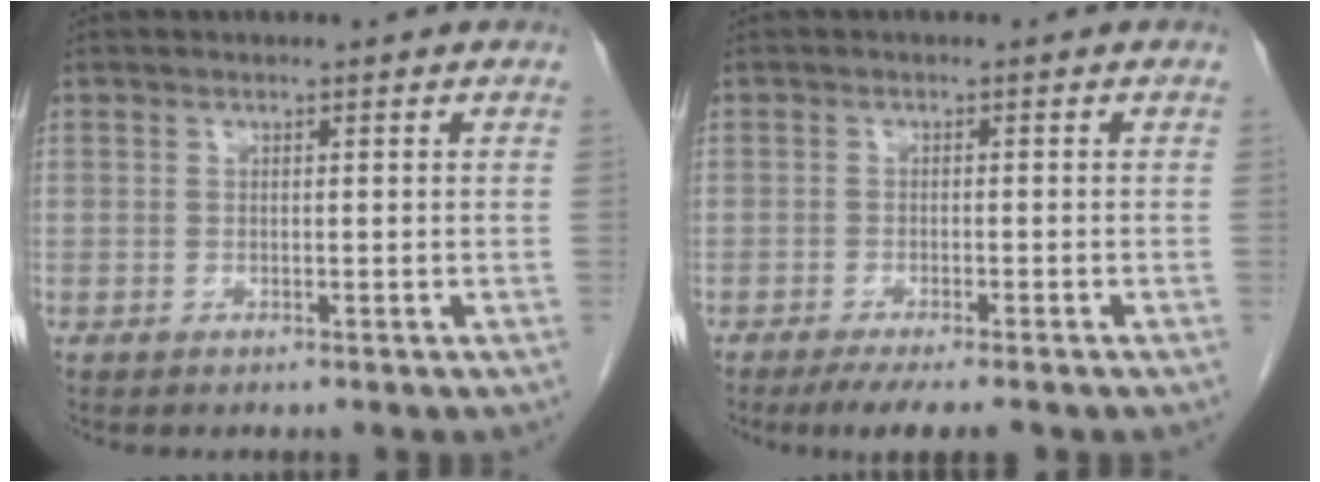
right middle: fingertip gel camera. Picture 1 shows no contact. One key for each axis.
{"total": 5.8, "fx": -4.6, "fy": 0.5, "fz": 3.5, "tx": -0.043, "ty": -0.011, "tz": -0.068}